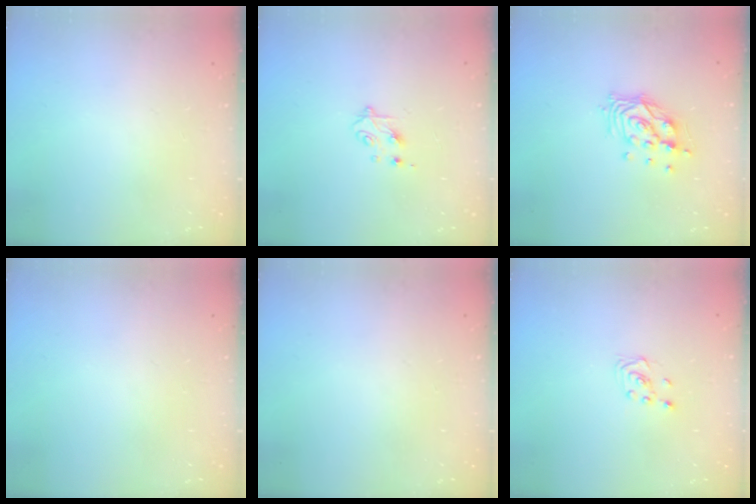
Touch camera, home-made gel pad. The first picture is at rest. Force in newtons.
{"total": 4.9, "press": 4.8, "slide": 0.7}
{"total": 10.1, "press": 10.0, "slide": 1.1}
{"total": 0.0}
{"total": 0.0}
{"total": 1.9, "press": 1.7, "slide": 0.8}